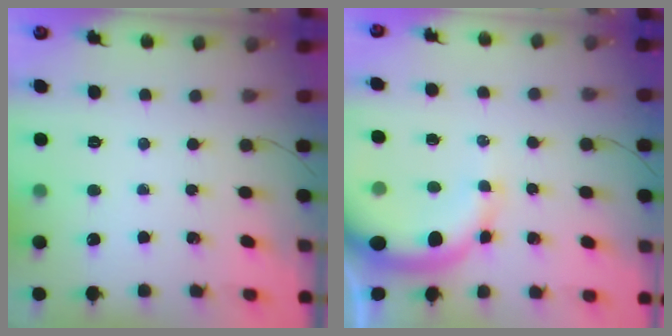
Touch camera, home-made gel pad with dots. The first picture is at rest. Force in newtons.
{"total": 10.8, "press": 10.5, "slide": 2.3}